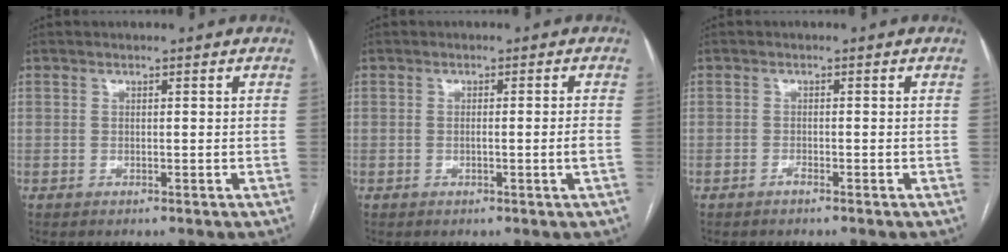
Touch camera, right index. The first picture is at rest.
{"total": 2.4, "force": [-0.7, -0.7, 2.2], "torque": [-0.037, -0.003, -0.010]}
{"total": 0.8, "force": [-0.7, 0.0, 0.4], "torque": [-0.009, 0.000, -0.012]}